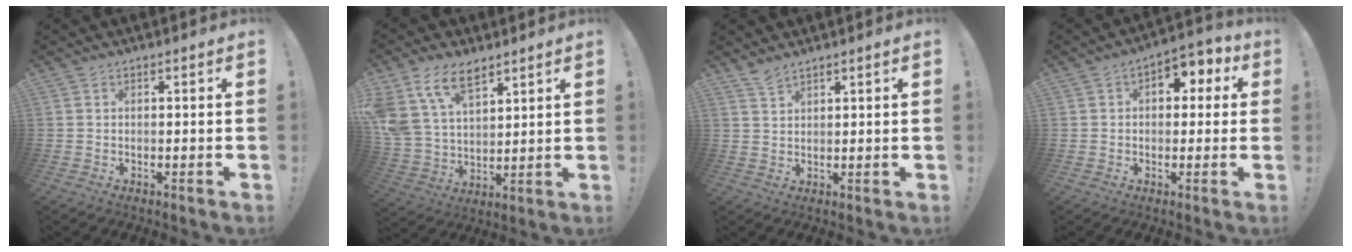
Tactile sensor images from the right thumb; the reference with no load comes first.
{"total": 14.8, "force": [9.3, 8.4, 7.8], "torque": [-0.152, -0.047, 0.177]}
{"total": 3.0, "force": [2.7, 0.8, 1.1], "torque": [-0.018, -0.017, 0.049]}
{"total": 5.9, "force": [1.6, 4.4, 3.6], "torque": [-0.037, -0.006, 0.029]}